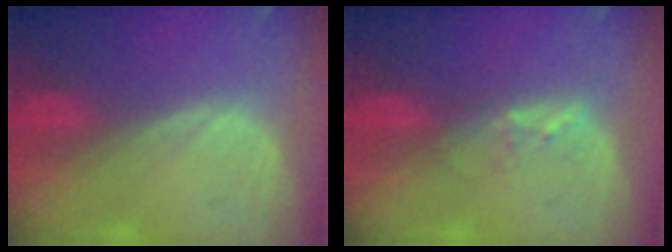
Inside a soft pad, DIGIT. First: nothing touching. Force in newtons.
{"total": 2.0, "press": 1.9, "slide": 0.4}